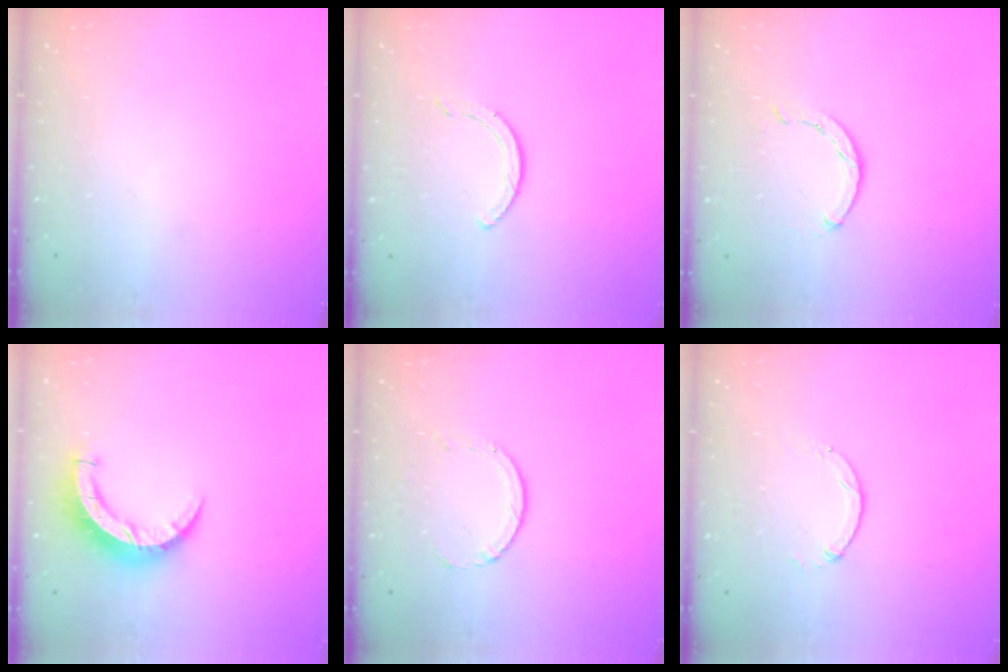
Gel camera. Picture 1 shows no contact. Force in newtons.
{"total": 2.9, "press": 2.9, "slide": 0.4}
{"total": 2.5, "press": 2.5, "slide": 0.4}
{"total": 8.7, "press": 8.6, "slide": 0.5}
{"total": 2.9, "press": 2.9, "slide": 0.4}
{"total": 0.7, "press": 0.7, "slide": 0.2}